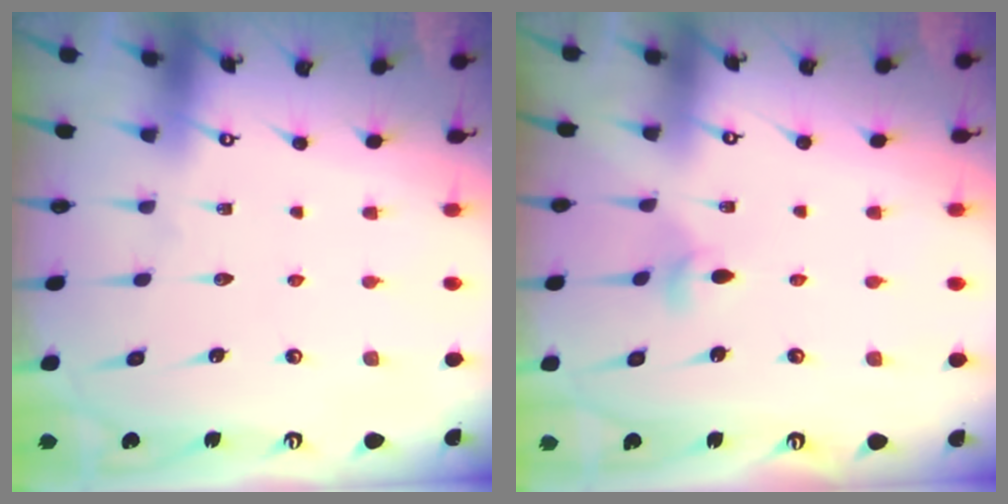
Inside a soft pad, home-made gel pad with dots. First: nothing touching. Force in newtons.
{"total": 4.8, "press": 4.8, "slide": 0.6}